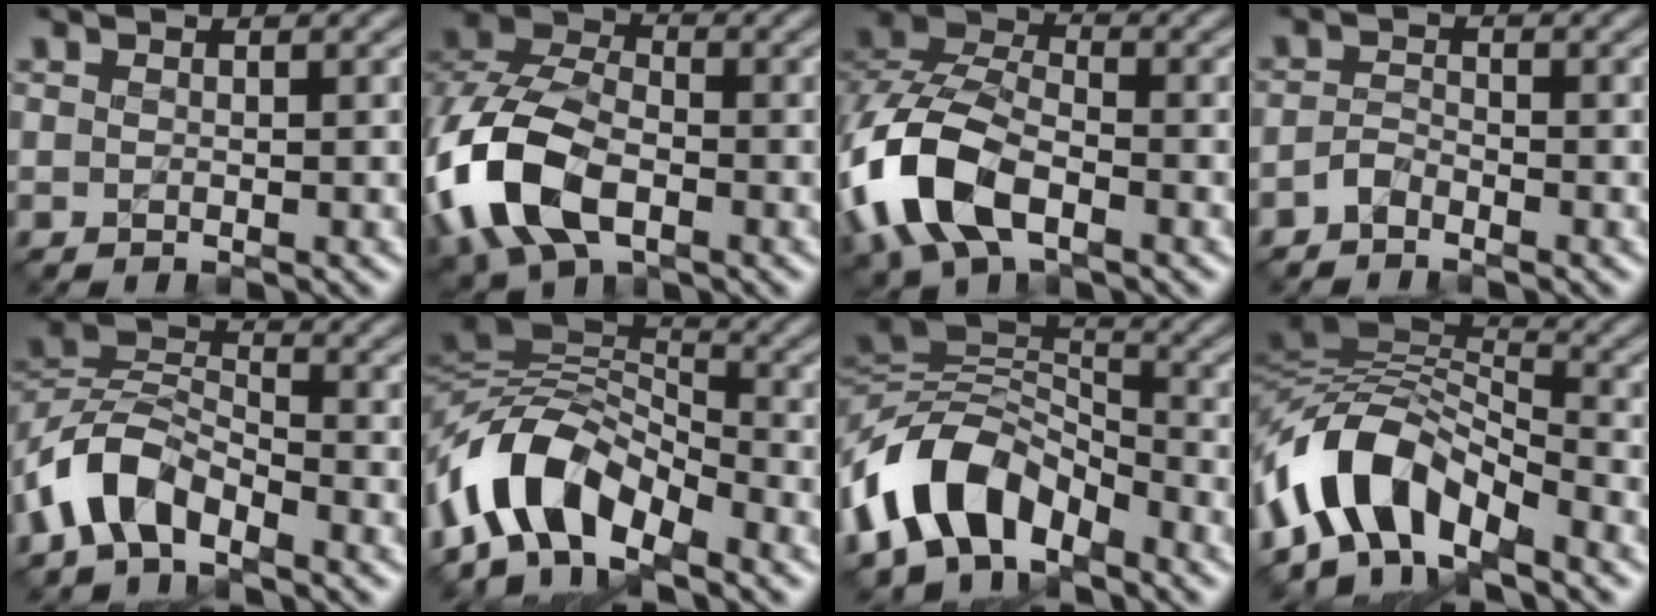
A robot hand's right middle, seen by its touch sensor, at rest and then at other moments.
{"total": 9.9, "force": [-3.4, 6.3, 6.8], "torque": [-0.169, 0.003, -0.081]}
{"total": 9.1, "force": [-3.6, 5.4, 6.4], "torque": [-0.151, 0.007, -0.083]}
{"total": 1.0, "force": [-1.0, 0.2, 0.2], "torque": [-0.010, 0.008, -0.024]}
{"total": 5.1, "force": [-3.3, 2.7, 2.8], "torque": [-0.055, 0.011, -0.073]}
{"total": 8.2, "force": [-4.6, 4.3, 5.2], "torque": [-0.089, 0.013, -0.095]}
{"total": 8.8, "force": [-4.5, 5.5, 5.1], "torque": [-0.091, 0.010, -0.091]}
{"total": 7.9, "force": [-4.7, 3.7, 5.1], "torque": [-0.079, 0.014, -0.095]}